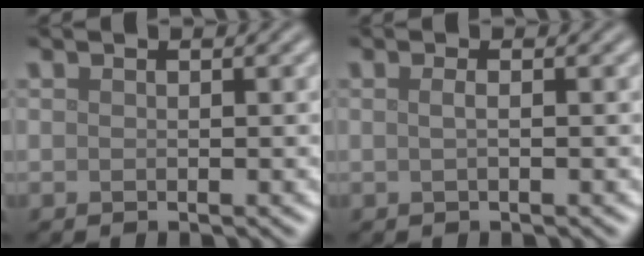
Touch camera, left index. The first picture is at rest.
{"total": 0.9, "force": [0.0, 0.3, 0.8], "torque": [-0.015, 0.003, -0.003]}